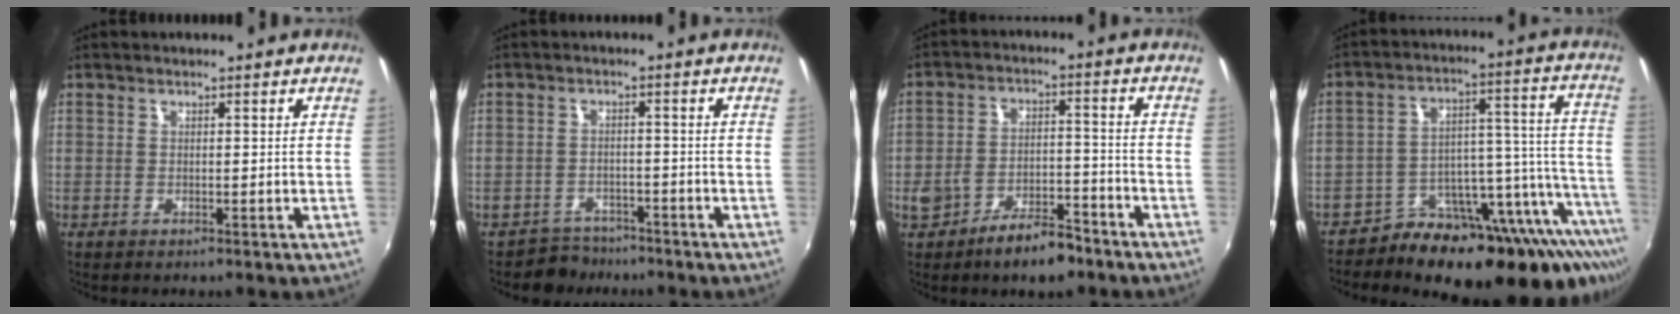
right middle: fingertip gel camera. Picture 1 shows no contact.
{"total": 3.5, "force": [-2.9, 1.9, -0.3], "torque": [-0.003, 0.006, -0.049]}
{"total": 8.8, "force": [-6.3, 3.3, 5.2], "torque": [-0.099, 0.006, -0.099]}
{"total": 24.9, "force": [-19.1, 9.2, 13.1], "torque": [-0.152, 0.008, -0.263]}